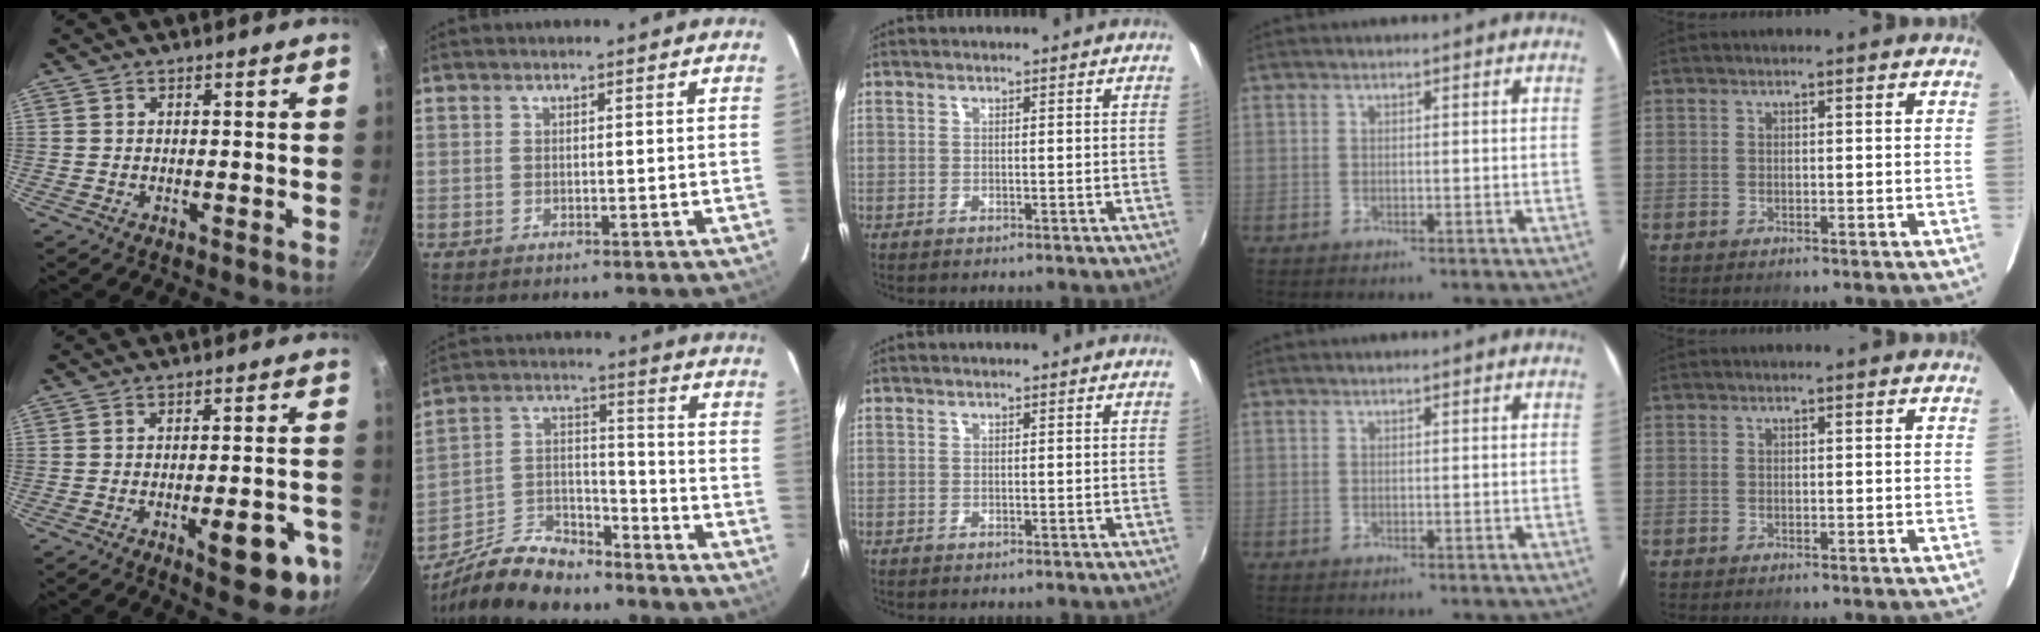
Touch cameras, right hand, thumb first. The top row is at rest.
{"thumb": {"total": 12.3, "force": [-5.1, 4.2, 10.4], "torque": [-0.102, 0.018, -0.060]}, "index": {"total": 14.5, "force": [-11.6, 6.1, 6.4], "torque": [-0.146, 0.018, -0.201]}}